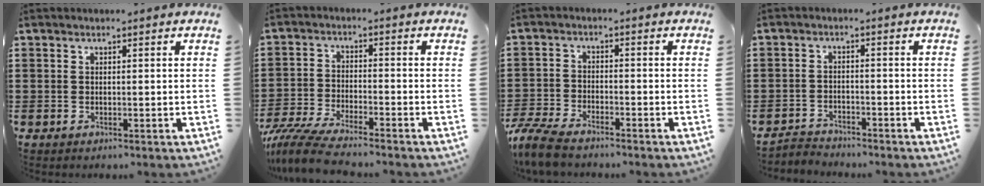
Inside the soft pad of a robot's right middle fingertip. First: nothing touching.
{"total": 6.4, "force": [-5.7, 0.4, 2.7], "torque": [-0.075, -0.014, -0.116]}
{"total": 5.4, "force": [-4.9, 0.9, 2.2], "torque": [-0.066, -0.007, -0.102]}
{"total": 2.6, "force": [-2.5, 0.5, -0.2], "torque": [-0.004, 0.001, -0.057]}